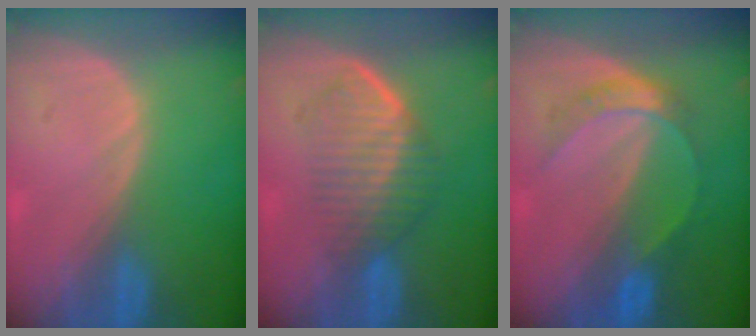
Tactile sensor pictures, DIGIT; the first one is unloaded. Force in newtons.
{"total": 7.0, "press": 6.1, "slide": 3.4}
{"total": 4.9, "press": 4.9, "slide": 0.2}